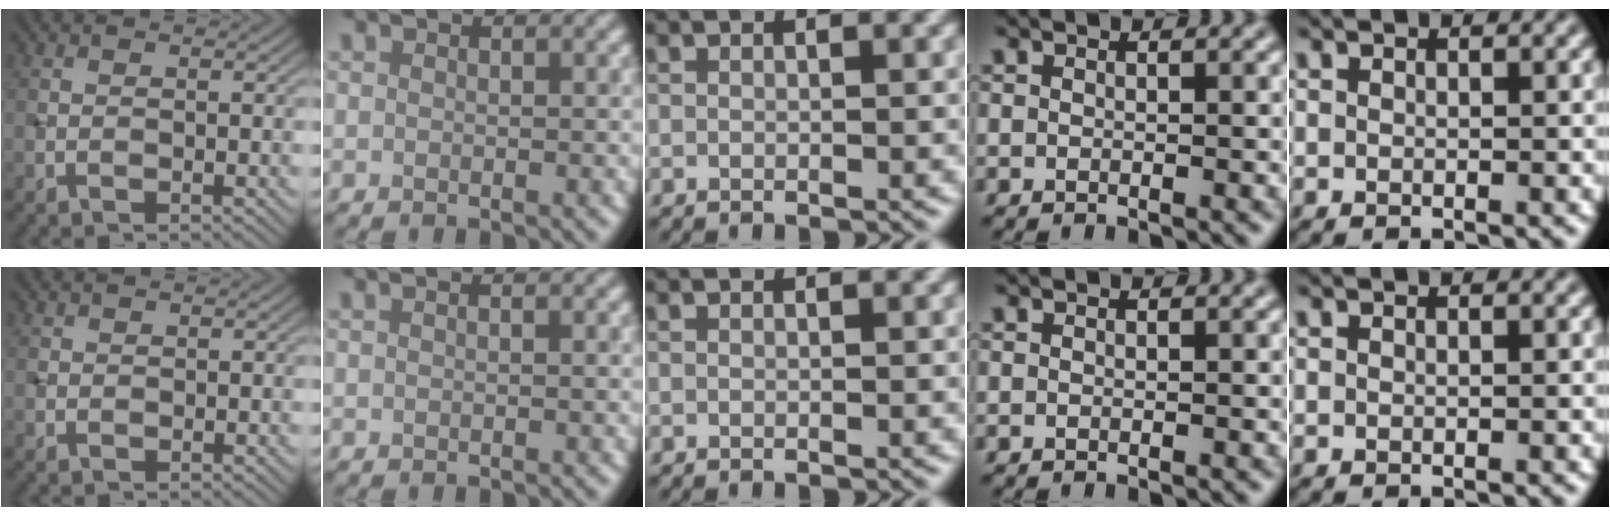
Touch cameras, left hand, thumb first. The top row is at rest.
{"thumb": {"total": 0.7, "force": [0.5, 0.5, 0.1], "torque": [-0.002, -0.001, 0.012]}, "index": {"total": 0.8, "force": [0.3, 0.5, 0.6], "torque": [0.006, 0.000, -0.008]}}